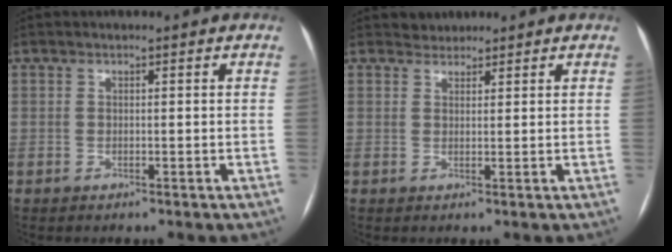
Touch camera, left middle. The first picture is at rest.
{"total": 1.6, "force": [1.4, 0.7, -0.4], "torque": [0.008, 0.008, 0.020]}